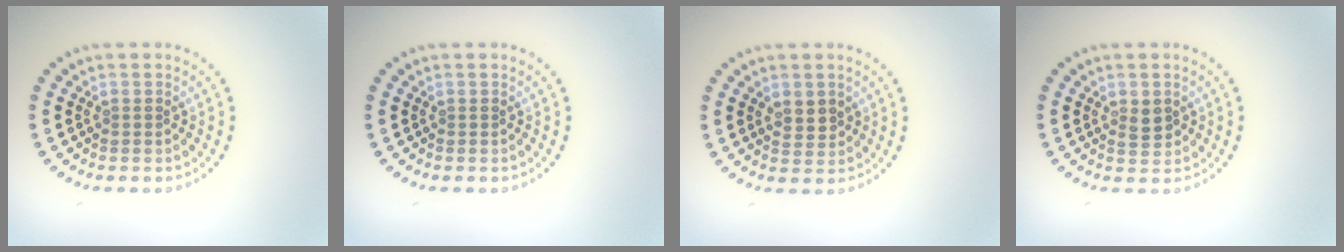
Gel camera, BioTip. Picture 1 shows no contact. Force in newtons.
{"total": 0.0}
{"total": 1.3, "press": 1.3, "slide": 0.5}
{"total": 1.6, "press": 1.6, "slide": 0.4}